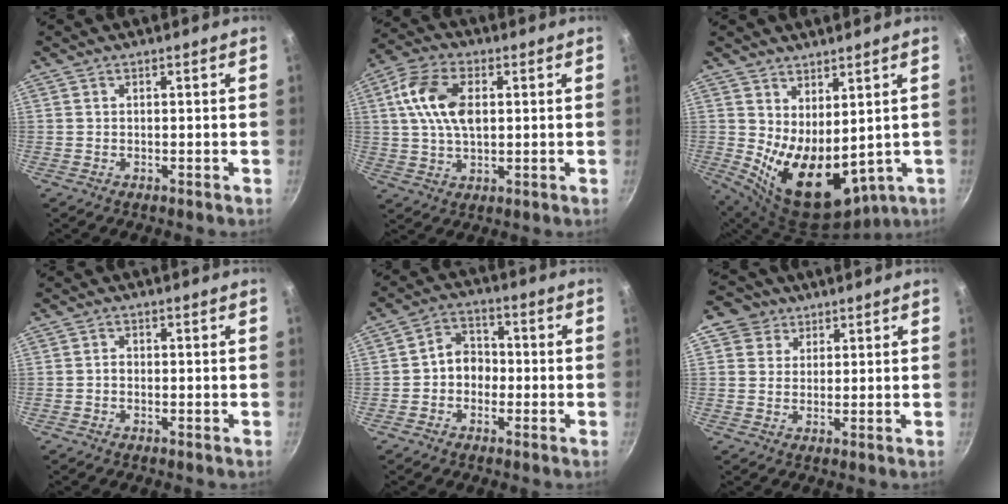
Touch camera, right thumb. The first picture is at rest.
{"total": 11.5, "force": [2.1, 6.8, 9.1], "torque": [-0.163, 0.010, 0.032]}
{"total": 14.0, "force": [1.4, 8.0, 11.4], "torque": [-0.157, -0.042, 0.054]}
{"total": 1.1, "force": [-0.3, 0.8, 0.6], "torque": [-0.009, 0.005, -0.007]}
{"total": 6.0, "force": [-1.2, 4.9, 3.2], "torque": [-0.016, 0.023, -0.030]}
{"total": 5.7, "force": [2.8, 4.8, 1.2], "torque": [0.015, 0.005, 0.036]}